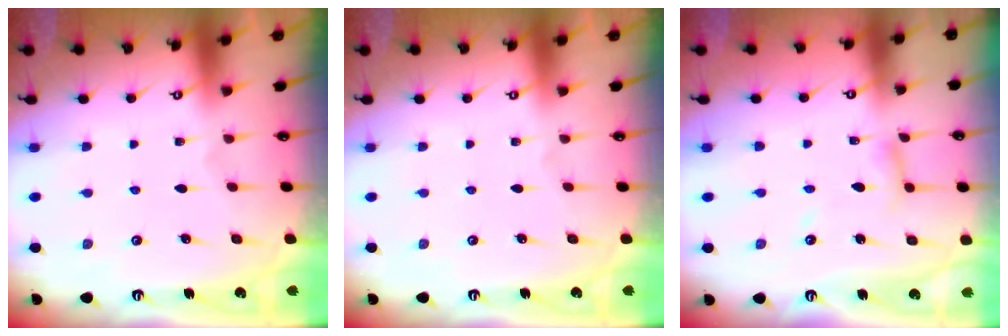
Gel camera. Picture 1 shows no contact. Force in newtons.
{"total": 0.0}
{"total": 7.1, "press": 7.0, "slide": 0.6}